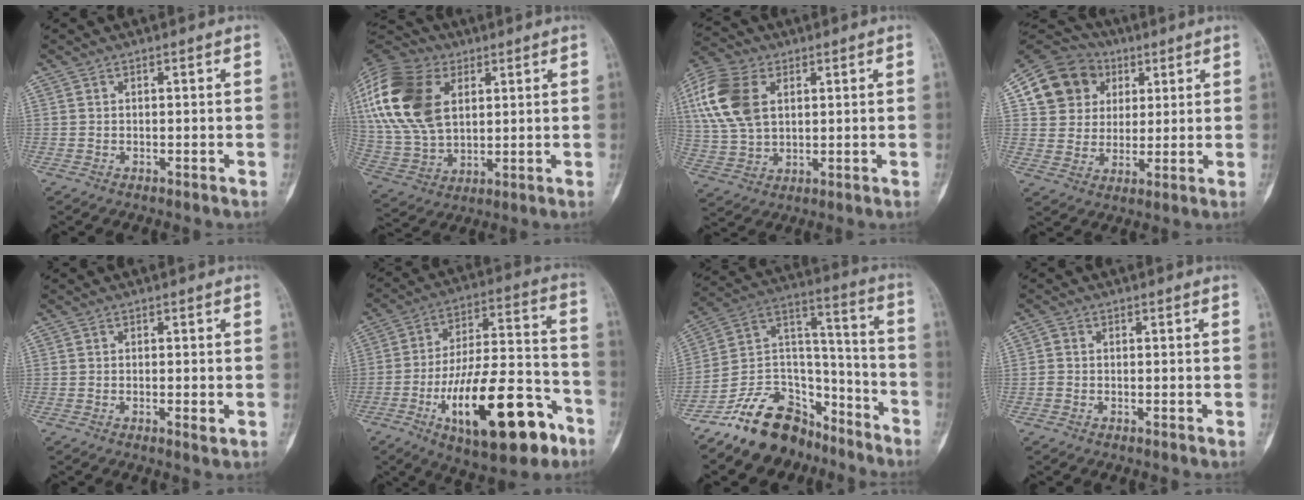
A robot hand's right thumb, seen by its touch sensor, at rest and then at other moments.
{"total": 23.8, "force": [7.4, 15.5, 16.5], "torque": [-0.354, 0.003, 0.139]}
{"total": 15.4, "force": [4.5, 9.9, 10.8], "torque": [-0.232, 0.001, 0.089]}
{"total": 13.7, "force": [4.7, 12.2, 4.1], "torque": [-0.047, 0.012, 0.084]}
{"total": 1.8, "force": [-0.5, 0.5, 1.6], "torque": [-0.032, -0.006, -0.008]}
{"total": 24.6, "force": [-11.1, 9.3, 19.9], "torque": [-0.317, 0.060, -0.167]}
{"total": 18.4, "force": [-13.6, 10.4, 6.6], "torque": [-0.084, 0.124, -0.240]}
{"total": 1.3, "force": [-0.2, 1.1, 0.6], "torque": [-0.010, 0.002, -0.005]}